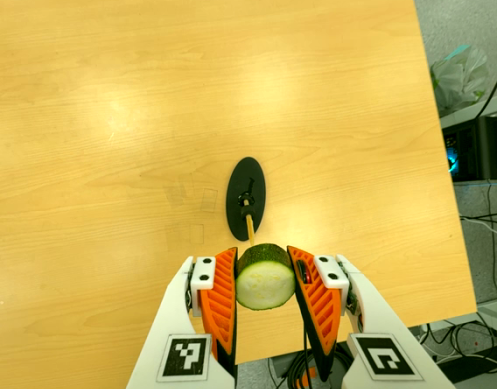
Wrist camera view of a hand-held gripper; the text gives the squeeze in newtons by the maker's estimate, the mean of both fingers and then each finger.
{"total": 12.9, "left": 11.2, "right": 14.7}